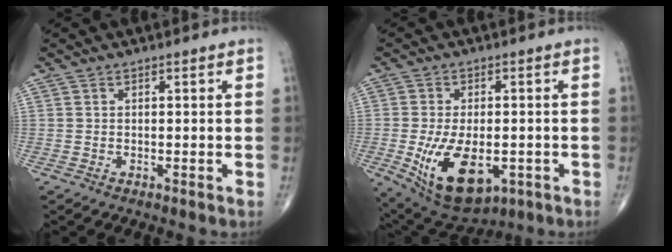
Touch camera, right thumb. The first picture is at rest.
{"total": 14.7, "force": [-4.0, 8.0, 11.6], "torque": [-0.197, -0.006, -0.043]}